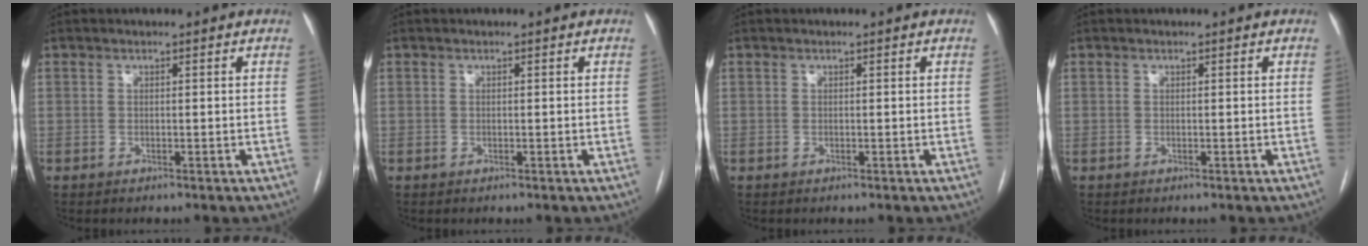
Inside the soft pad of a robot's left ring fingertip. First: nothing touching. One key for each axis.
{"total": 0.0}
{"total": 0.0}
{"total": 0.0}